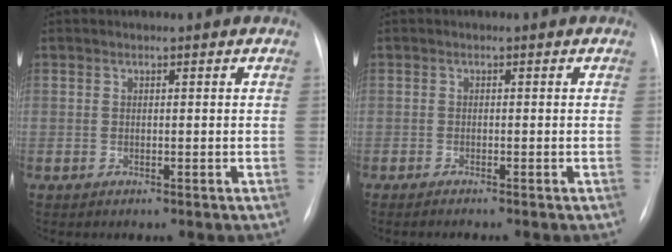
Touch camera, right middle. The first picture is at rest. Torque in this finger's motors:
{"motor_torque": [0.54, -0.87, 0.10, 0.01]}